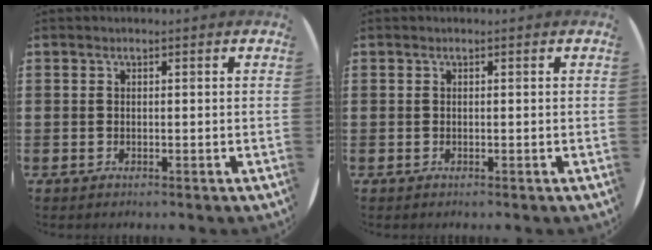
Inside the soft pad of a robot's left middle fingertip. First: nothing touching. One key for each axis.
{"total": 0.0}